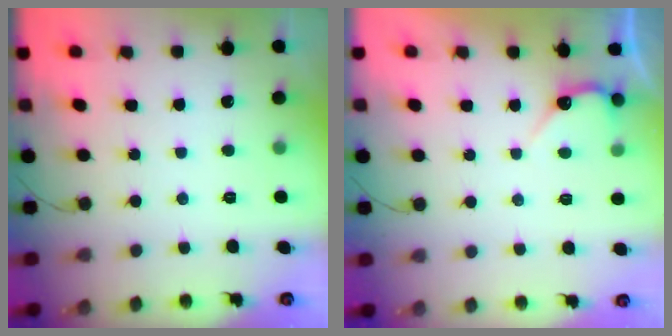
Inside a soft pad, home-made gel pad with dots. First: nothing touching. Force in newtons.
{"total": 4.0, "press": 4.0, "slide": 0.2}